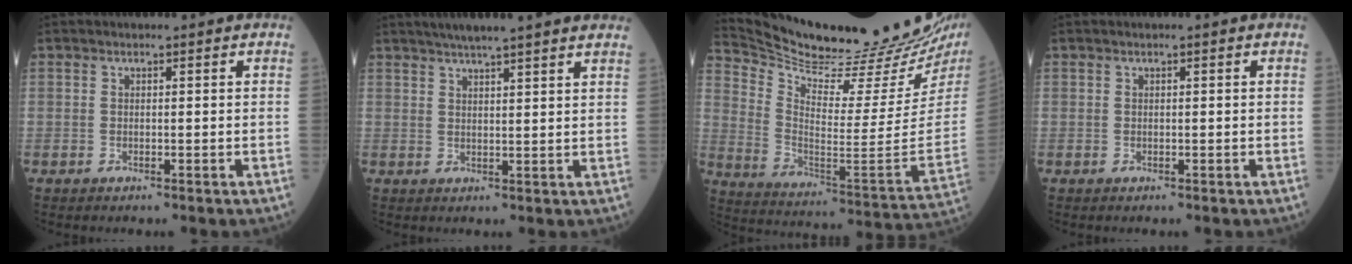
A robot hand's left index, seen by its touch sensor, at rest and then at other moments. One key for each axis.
{"total": 12.3, "fx": 10.5, "fy": 0.2, "fz": 6.4, "tx": -0.094, "ty": 0.026, "tz": 0.128}
{"total": 27.5, "fx": 25.3, "fy": 1.3, "fz": 10.7, "tx": -0.185, "ty": -0.116, "tz": 0.356}
{"total": 0.0}